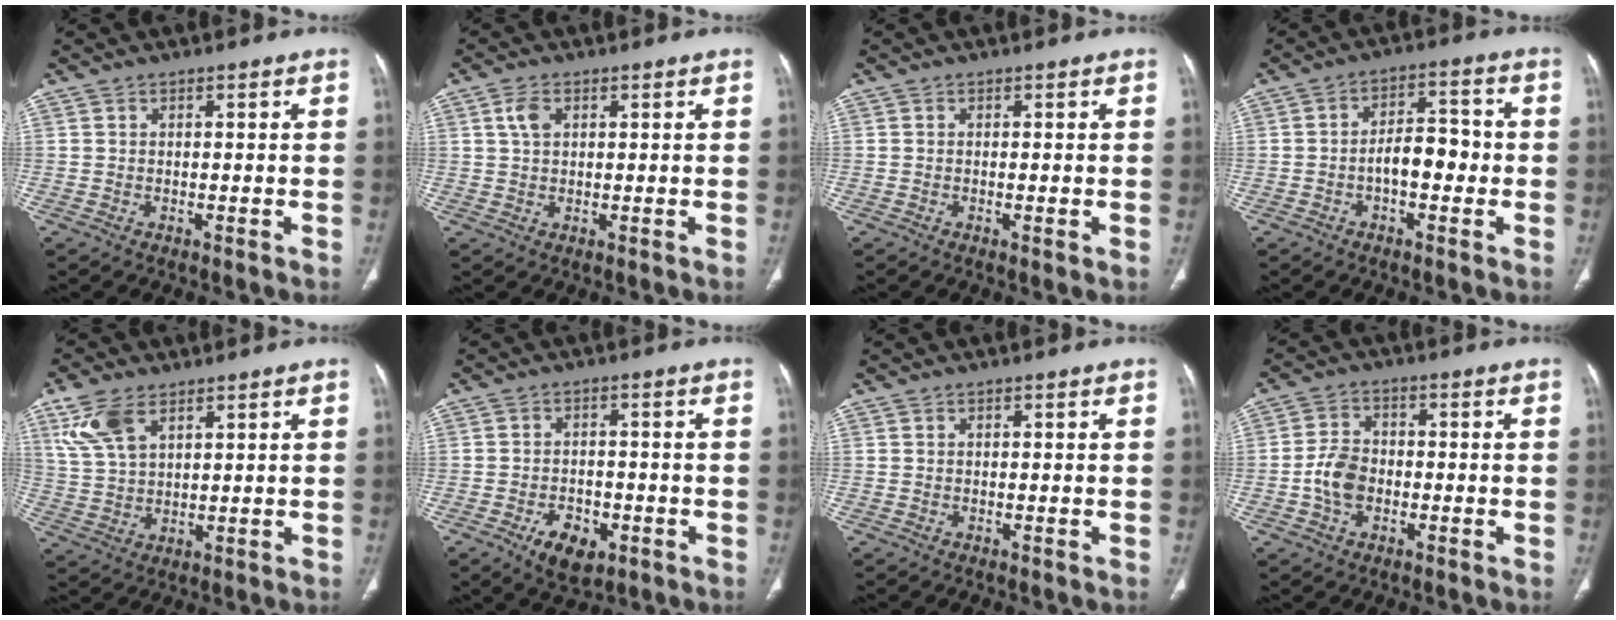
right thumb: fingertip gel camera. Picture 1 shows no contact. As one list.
[{"total": 3.0, "force": [1.2, 1.8, 2.0], "torque": [-0.039, 0.003, 0.025]}, {"total": 0.8, "force": [-0.1, 0.0, 0.8], "torque": [-0.019, -0.006, 0.000]}, {"total": 6.7, "force": [-1.4, 3.6, 5.5], "torque": [-0.072, 0.030, -0.028]}, {"total": 8.9, "force": [4.9, 4.6, 5.8], "torque": [-0.121, -0.009, 0.107]}, {"total": 6.9, "force": [-3.2, 4.2, 4.4], "torque": [-0.057, 0.012, -0.044]}, {"total": 0.0}, {"total": 6.2, "force": [-1.5, 4.4, 4.0], "torque": [-0.067, 0.016, -0.033]}]